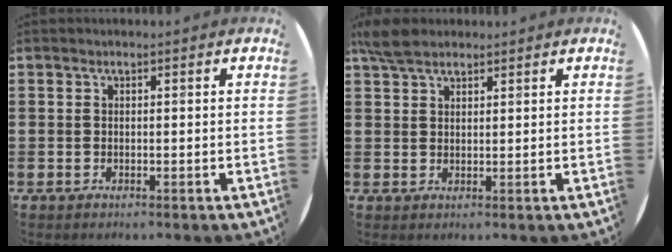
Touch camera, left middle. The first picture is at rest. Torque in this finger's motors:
{"motor_torque": [0.60, -0.54, 0.09, 0.07]}